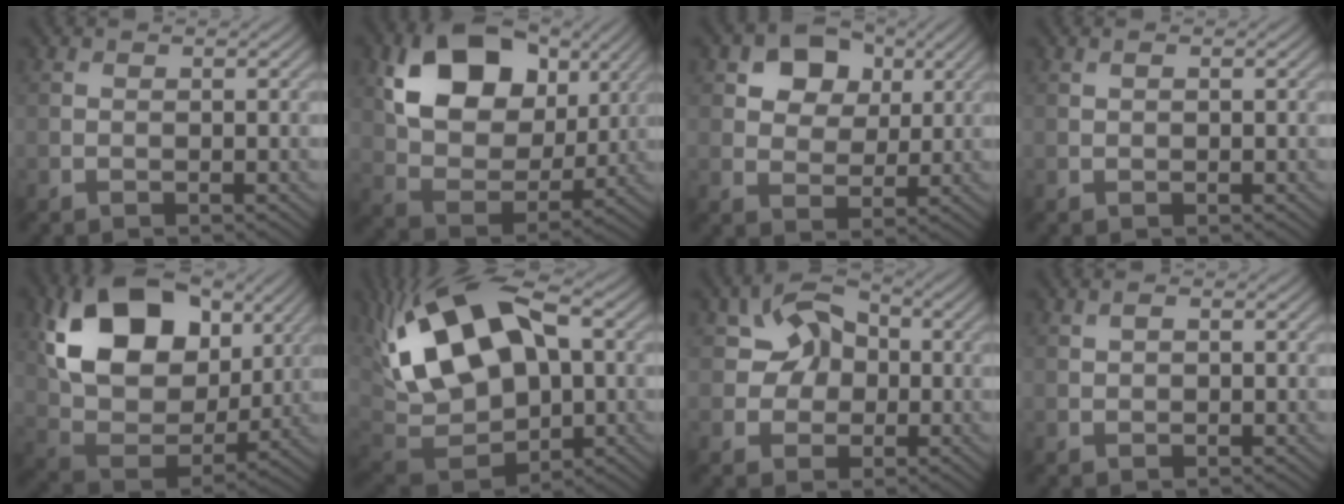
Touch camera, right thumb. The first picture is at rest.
{"total": 14.3, "force": [5.4, 9.7, 9.1], "torque": [-0.180, -0.003, 0.098]}
{"total": 8.3, "force": [3.8, 5.9, 4.5], "torque": [-0.101, 0.002, 0.055]}
{"total": 0.5, "force": [0.3, 0.3, 0.4], "torque": [-0.010, 0.001, 0.004]}
{"total": 16.0, "force": [6.1, 10.6, 10.3], "torque": [-0.208, -0.001, 0.113]}
{"total": 18.1, "force": [4.9, 10.0, 14.3], "torque": [-0.298, 0.027, 0.083]}
{"total": 7.0, "force": [0.9, 5.5, 4.2], "torque": [-0.077, 0.015, 0.001]}
{"total": 1.2, "force": [0.5, 0.6, 0.9], "torque": [-0.020, 0.002, 0.011]}